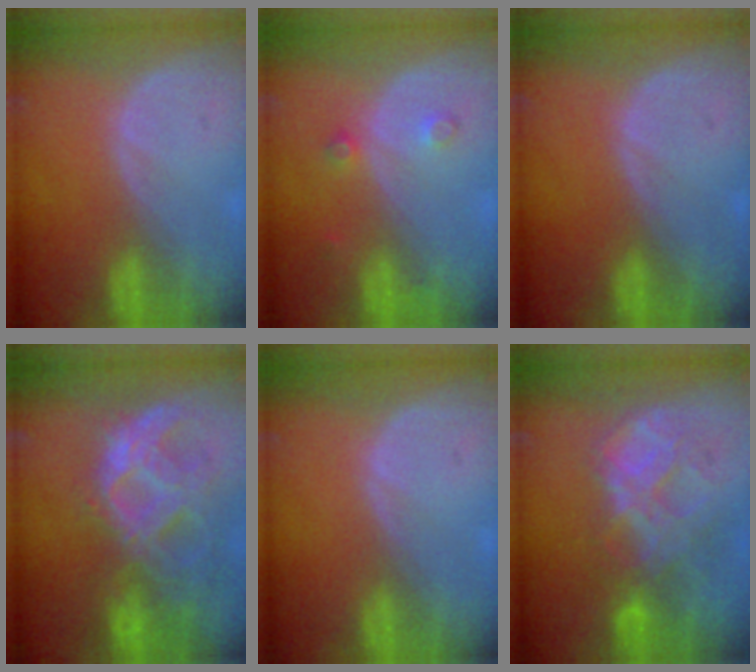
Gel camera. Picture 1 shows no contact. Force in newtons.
{"total": 2.5, "press": 2.1, "slide": 1.3}
{"total": 0.0}
{"total": 11.0, "press": 9.3, "slide": 5.7}
{"total": 0.0}
{"total": 8.8, "press": 7.6, "slide": 4.5}